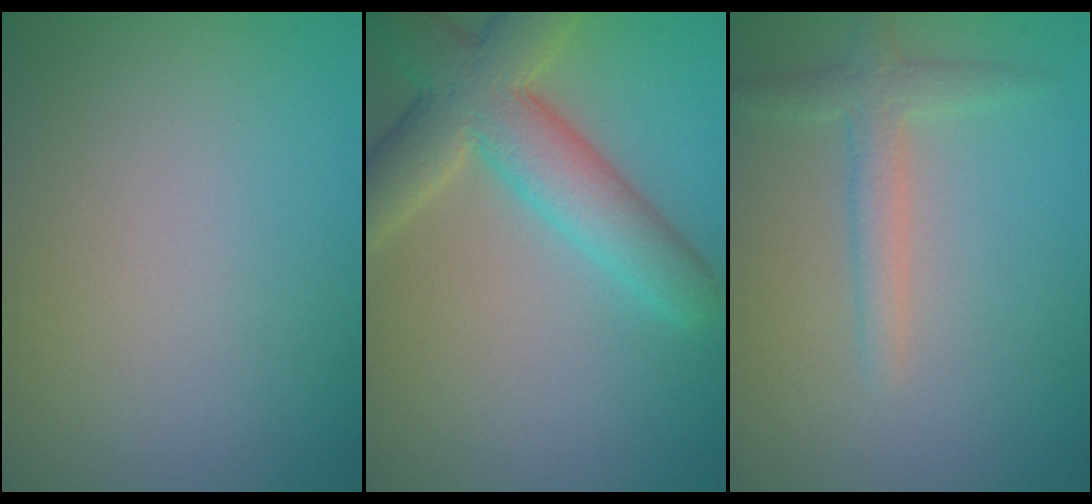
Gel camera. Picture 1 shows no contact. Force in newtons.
{"total": 7.3, "press": 7.3, "slide": 0.3}
{"total": 2.4, "press": 2.4, "slide": 0.1}